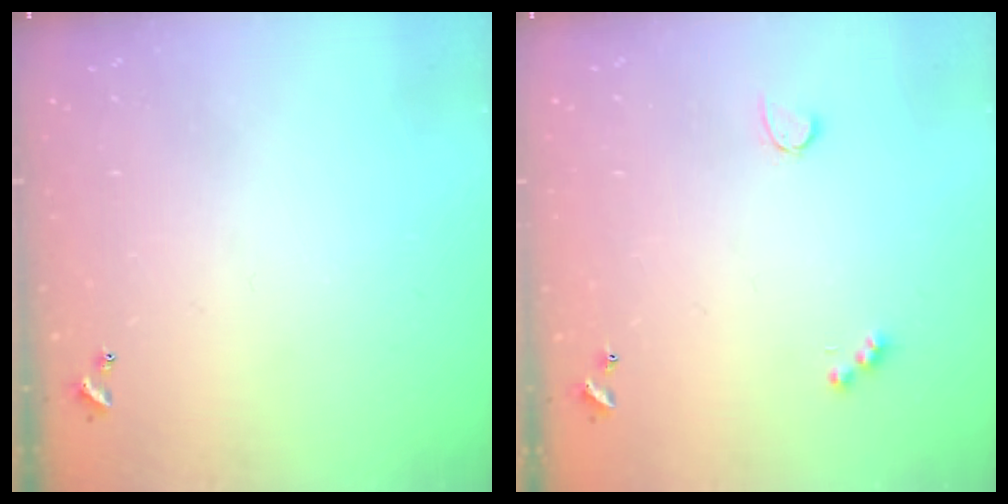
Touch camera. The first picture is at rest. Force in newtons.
{"total": 2.6, "press": 2.5, "slide": 0.5}